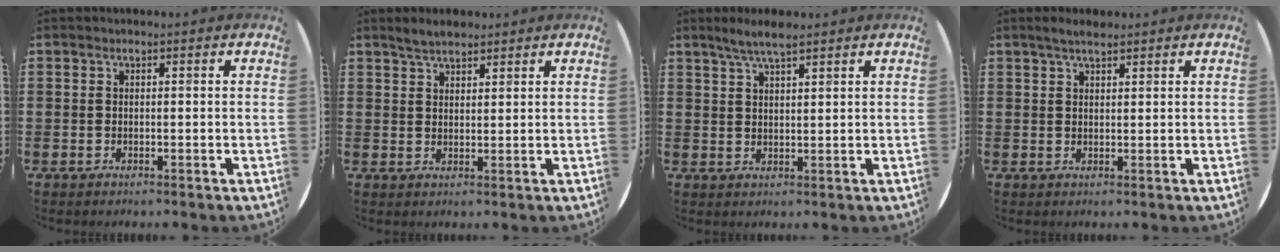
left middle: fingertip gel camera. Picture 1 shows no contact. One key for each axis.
{"total": 2.9, "fx": 2.7, "fy": 0.8, "fz": 0.8, "tx": -0.020, "ty": 0.003, "tz": 0.050}
{"total": 3.7, "fx": 3.0, "fy": 0.5, "fz": 2.1, "tx": -0.045, "ty": 0.002, "tz": 0.053}
{"total": 2.2, "fx": 1.8, "fy": 0.5, "fz": 1.1, "tx": -0.016, "ty": 0.002, "tz": 0.031}